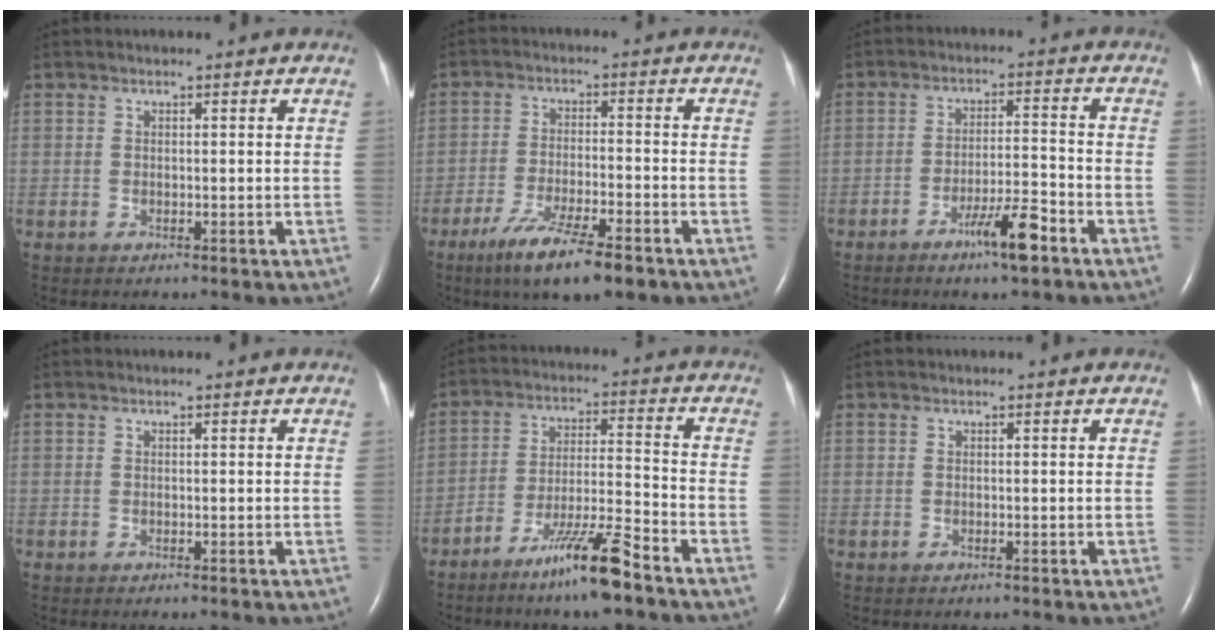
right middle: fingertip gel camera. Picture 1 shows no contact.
{"total": 10.7, "force": [-7.0, 1.4, 8.0], "torque": [-0.149, -0.024, -0.114]}
{"total": 6.8, "force": [-4.3, 0.4, 5.2], "torque": [-0.091, -0.002, -0.075]}
{"total": 0.0}
{"total": 10.2, "force": [-7.4, -0.1, 7.1], "torque": [-0.129, -0.018, -0.137]}
{"total": 0.0}